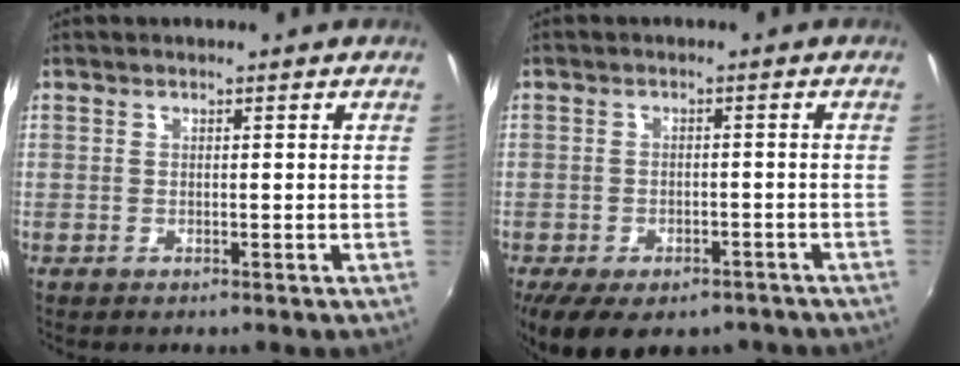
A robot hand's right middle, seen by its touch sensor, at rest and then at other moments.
{"total": 14.0, "force": [-9.3, 7.2, 7.6], "torque": [-0.161, -0.029, -0.128]}